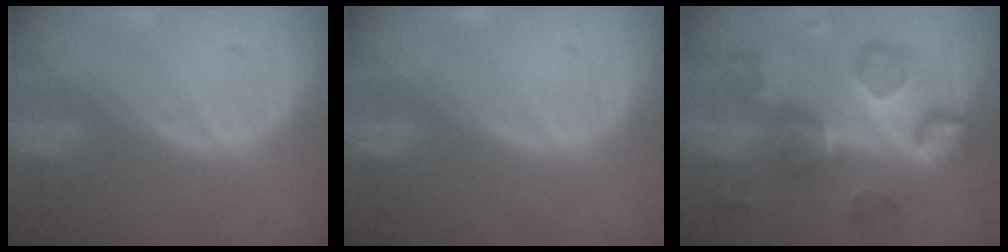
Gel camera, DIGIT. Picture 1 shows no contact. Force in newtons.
{"total": 0.0}
{"total": 9.0, "press": 9.0, "slide": 0.3}